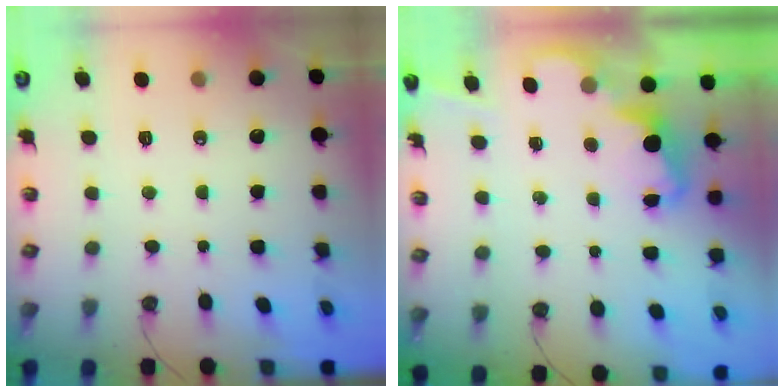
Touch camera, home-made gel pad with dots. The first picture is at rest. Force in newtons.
{"total": 2.4, "press": 2.4, "slide": 0.5}